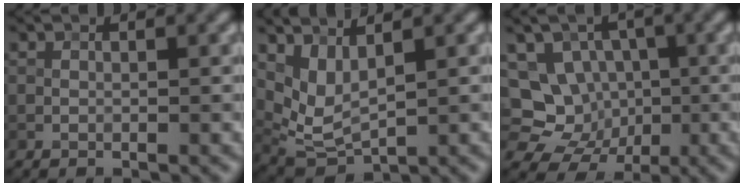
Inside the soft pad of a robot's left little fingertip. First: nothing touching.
{"total": 3.3, "force": [1.7, 1.5, 2.4], "torque": [-0.060, -0.016, 0.044]}
{"total": 8.3, "force": [-1.5, 7.6, 2.9], "torque": [-0.035, 0.023, -0.048]}